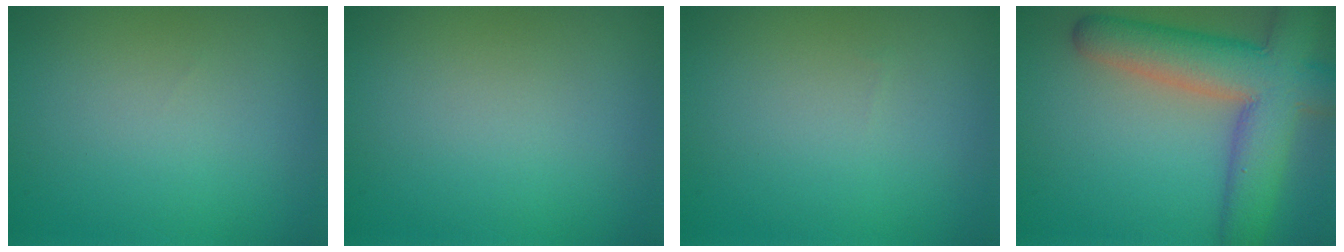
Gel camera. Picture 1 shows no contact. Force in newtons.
{"total": 0.0}
{"total": 0.0}
{"total": 9.3, "press": 9.2, "slide": 0.4}